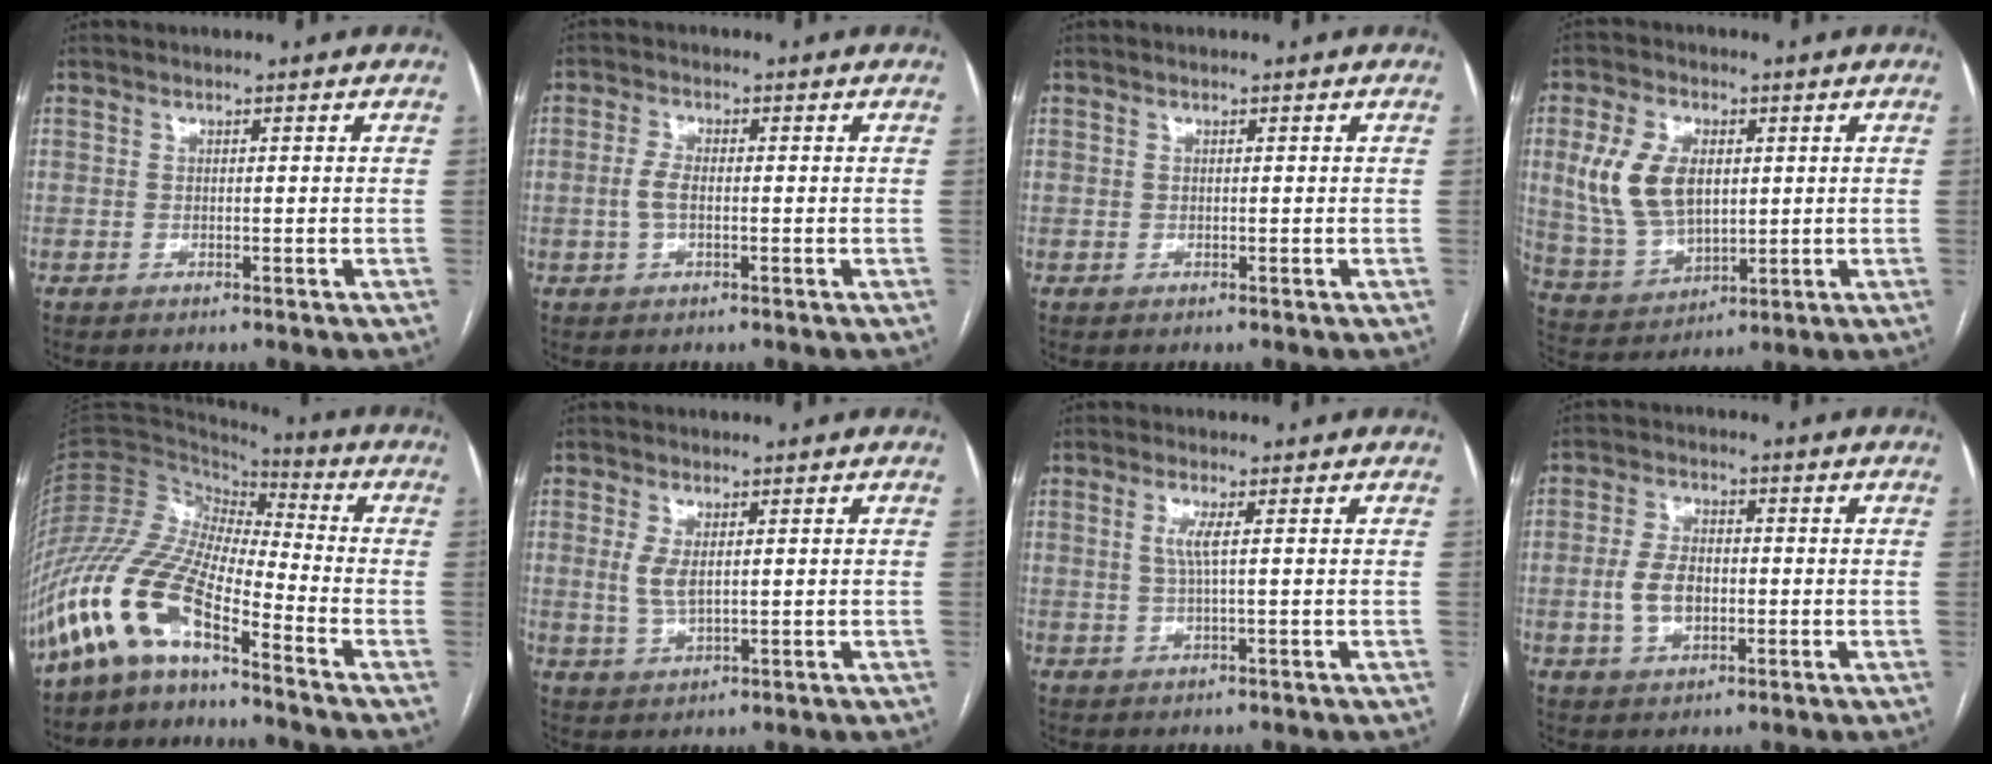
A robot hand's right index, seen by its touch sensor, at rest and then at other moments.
{"total": 3.1, "force": [-0.4, 1.3, 2.7], "torque": [-0.064, 0.005, -0.008]}
{"total": 0.0}
{"total": 11.5, "force": [2.3, 7.0, 8.9], "torque": [-0.201, 0.014, 0.056]}
{"total": 12.7, "force": [-9.0, 3.0, 8.3], "torque": [-0.191, 0.019, -0.179]}
{"total": 3.5, "force": [0.8, 1.3, 3.1], "torque": [-0.072, -0.003, 0.023]}
{"total": 2.5, "force": [0.6, -0.2, 2.4], "torque": [-0.057, 0.001, 0.011]}
{"total": 6.0, "force": [-0.8, 3.6, 4.7], "torque": [-0.102, 0.009, -0.012]}